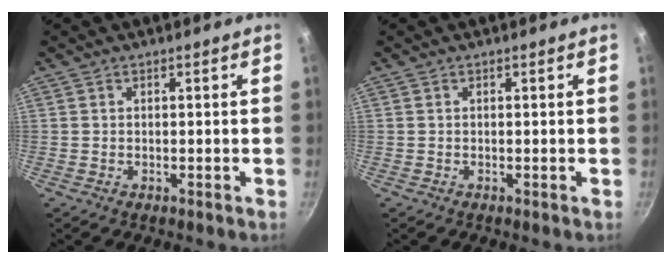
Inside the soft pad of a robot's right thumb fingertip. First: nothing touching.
{"total": 0.0}